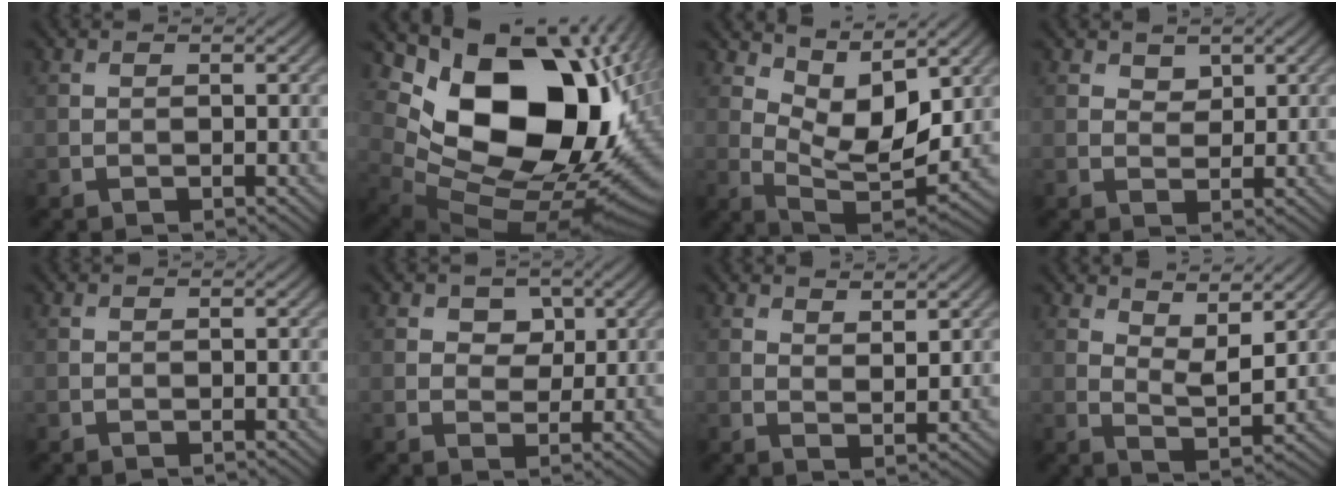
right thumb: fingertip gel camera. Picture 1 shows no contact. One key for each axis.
{"total": 19.4, "fx": 4.9, "fy": 12.4, "fz": 14.1, "tx": -0.240, "ty": -0.027, "tz": 0.113}
{"total": 9.0, "fx": 4.8, "fy": 3.9, "fz": 6.6, "tx": -0.132, "ty": -0.010, "tz": 0.091}
{"total": 1.9, "fx": 1.2, "fy": 1.2, "fz": 0.7, "tx": -0.014, "ty": -0.004, "tz": 0.021}
{"total": 0.0}
{"total": 3.4, "fx": 1.4, "fy": 2.5, "fz": 1.9, "tx": -0.029, "ty": -0.006, "tz": 0.015}
{"total": 2.4, "fx": 2.0, "fy": 0.6, "fz": 1.2, "tx": -0.021, "ty": -0.008, "tz": 0.040}
{"total": 4.9, "fx": 3.7, "fy": 1.4, "fz": 2.9, "tx": -0.059, "ty": -0.010, "tz": 0.067}